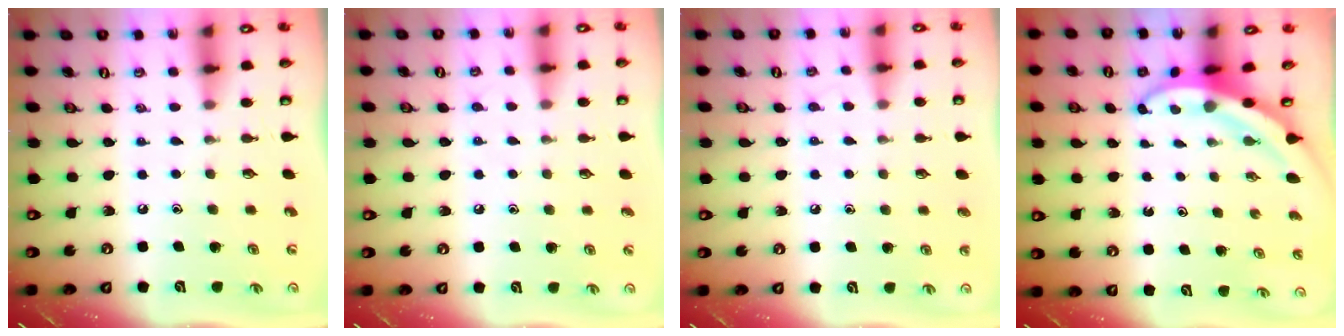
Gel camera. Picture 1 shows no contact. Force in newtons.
{"total": 4.8, "press": 4.7, "slide": 0.7}
{"total": 4.3, "press": 4.3, "slide": 0.4}
{"total": 4.0, "press": 3.9, "slide": 0.5}